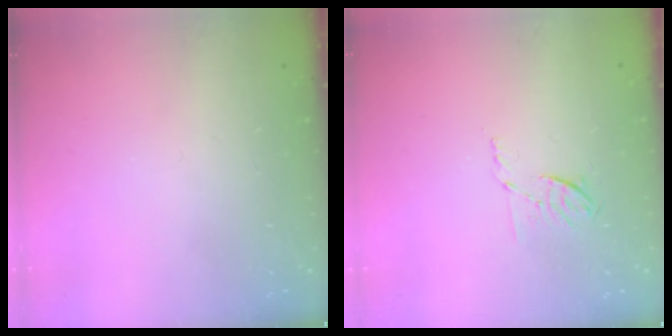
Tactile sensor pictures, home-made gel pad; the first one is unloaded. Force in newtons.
{"total": 5.7, "press": 5.6, "slide": 1.2}